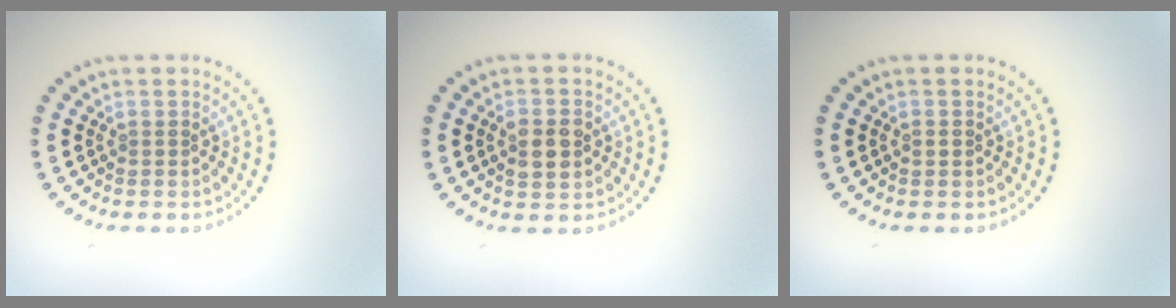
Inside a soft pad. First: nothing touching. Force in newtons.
{"total": 2.9, "press": 2.9, "slide": 0.2}
{"total": 0.6, "press": 0.6, "slide": 0.1}